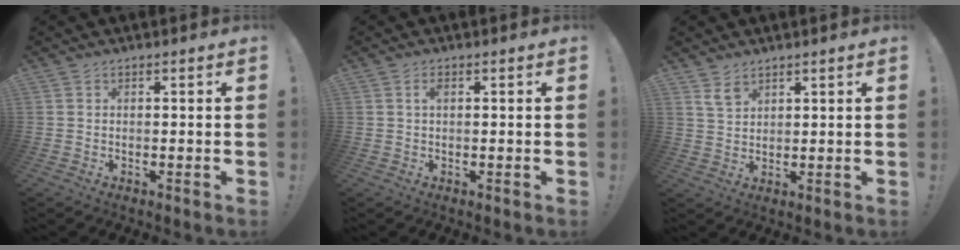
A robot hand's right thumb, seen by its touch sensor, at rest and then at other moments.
{"total": 1.5, "force": [0.3, 0.7, 1.3], "torque": [-0.026, 0.005, 0.004]}
{"total": 4.6, "force": [3.3, 2.7, 1.7], "torque": [-0.025, -0.016, 0.064]}